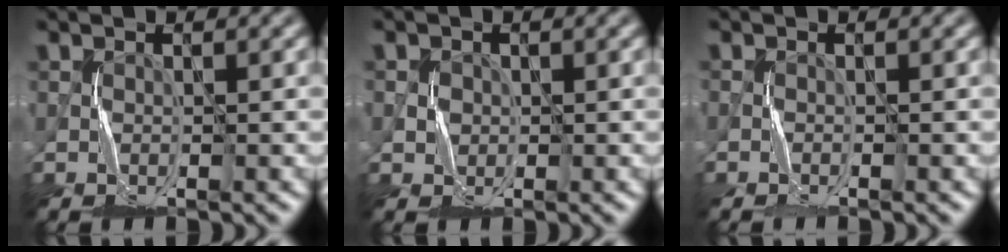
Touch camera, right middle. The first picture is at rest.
{"total": 1.0, "force": [0.0, 1.0, -0.2], "torque": [0.002, -0.003, 0.005]}
{"total": 0.7, "force": [-0.7, 0.1, 0.2], "torque": [-0.001, -0.003, -0.014]}